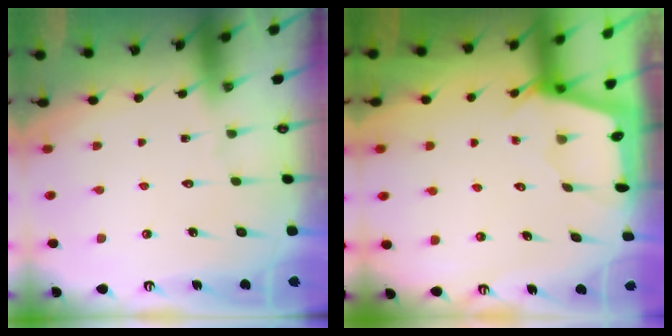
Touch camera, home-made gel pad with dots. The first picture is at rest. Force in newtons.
{"total": 2.3, "press": 2.2, "slide": 0.3}